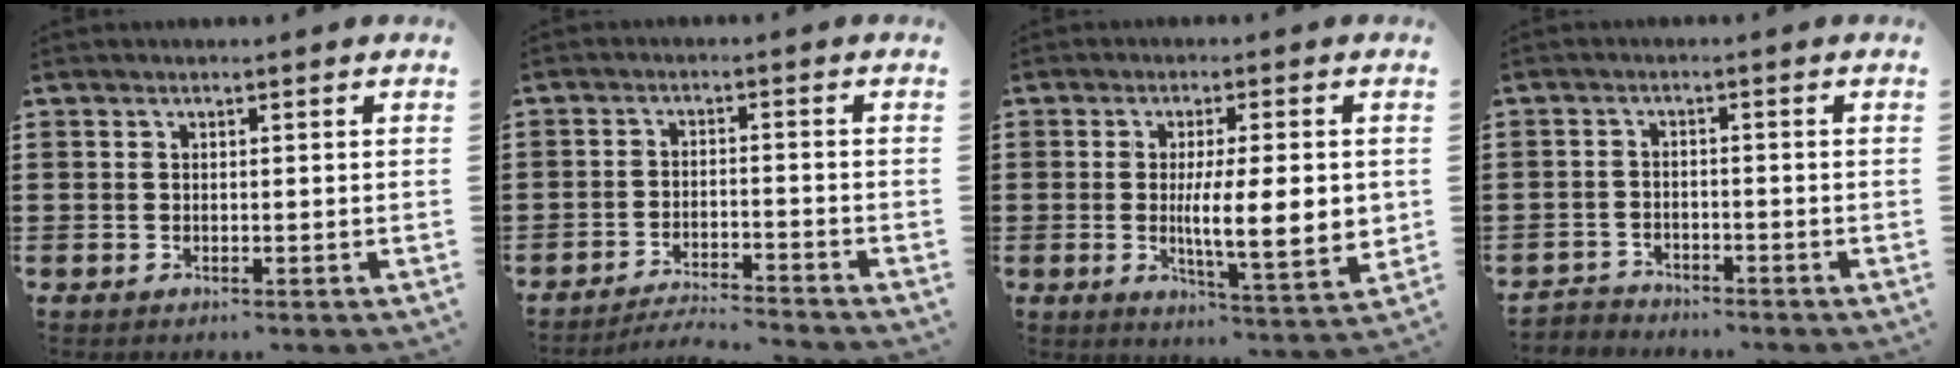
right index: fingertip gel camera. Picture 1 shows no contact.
{"total": 3.6, "force": [-3.6, -0.2, 0.6], "torque": [-0.012, -0.003, -0.074]}
{"total": 9.9, "force": [0.1, 2.2, 9.7], "torque": [-0.150, -0.014, -0.002]}
{"total": 2.5, "force": [-2.4, 0.3, -0.4], "torque": [0.000, 0.000, -0.055]}